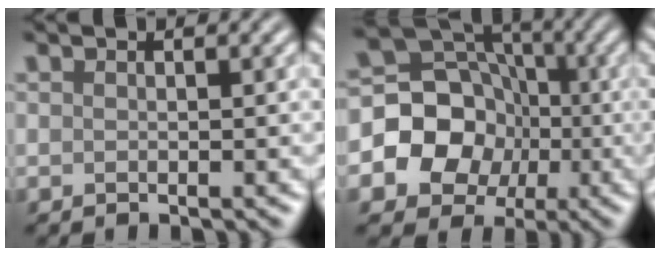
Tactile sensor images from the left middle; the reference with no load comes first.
{"total": 9.3, "force": [-1.4, 8.2, 4.3], "torque": [-0.060, 0.008, -0.051]}